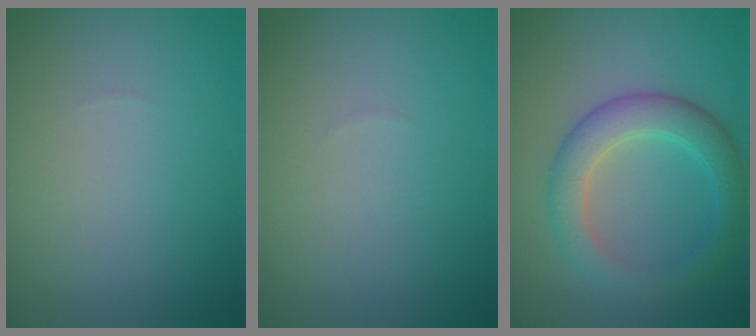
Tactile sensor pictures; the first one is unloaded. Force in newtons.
{"total": 0.0}
{"total": 4.3, "press": 4.3, "slide": 0.3}